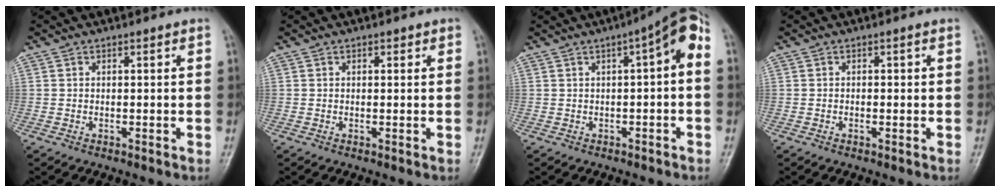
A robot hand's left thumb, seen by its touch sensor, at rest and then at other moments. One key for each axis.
{"total": 1.1, "fx": 0.4, "fy": 0.8, "fz": 0.6, "tx": 0.003, "ty": 0.001, "tz": 0.002}
{"total": 6.3, "fx": 0.2, "fy": 2.0, "fz": 6.0, "tx": -0.075, "ty": 0.036, "tz": -0.006}
{"total": 1.3, "fx": -0.2, "fy": 0.7, "fz": 1.0, "tx": -0.015, "ty": 0.009, "tz": -0.004}